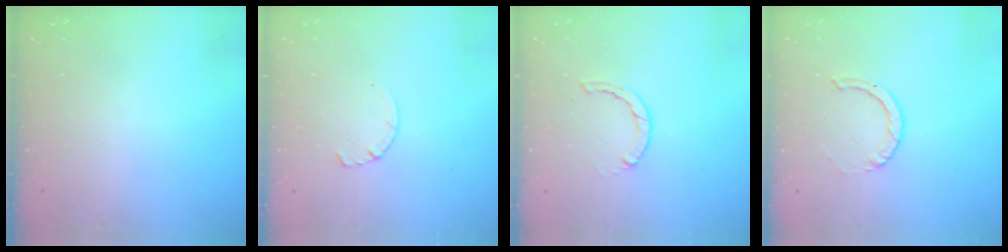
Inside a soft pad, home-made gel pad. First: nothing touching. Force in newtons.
{"total": 2.9, "press": 2.9, "slide": 0.4}
{"total": 2.1, "press": 2.1, "slide": 0.3}
{"total": 2.2, "press": 2.2, "slide": 0.2}